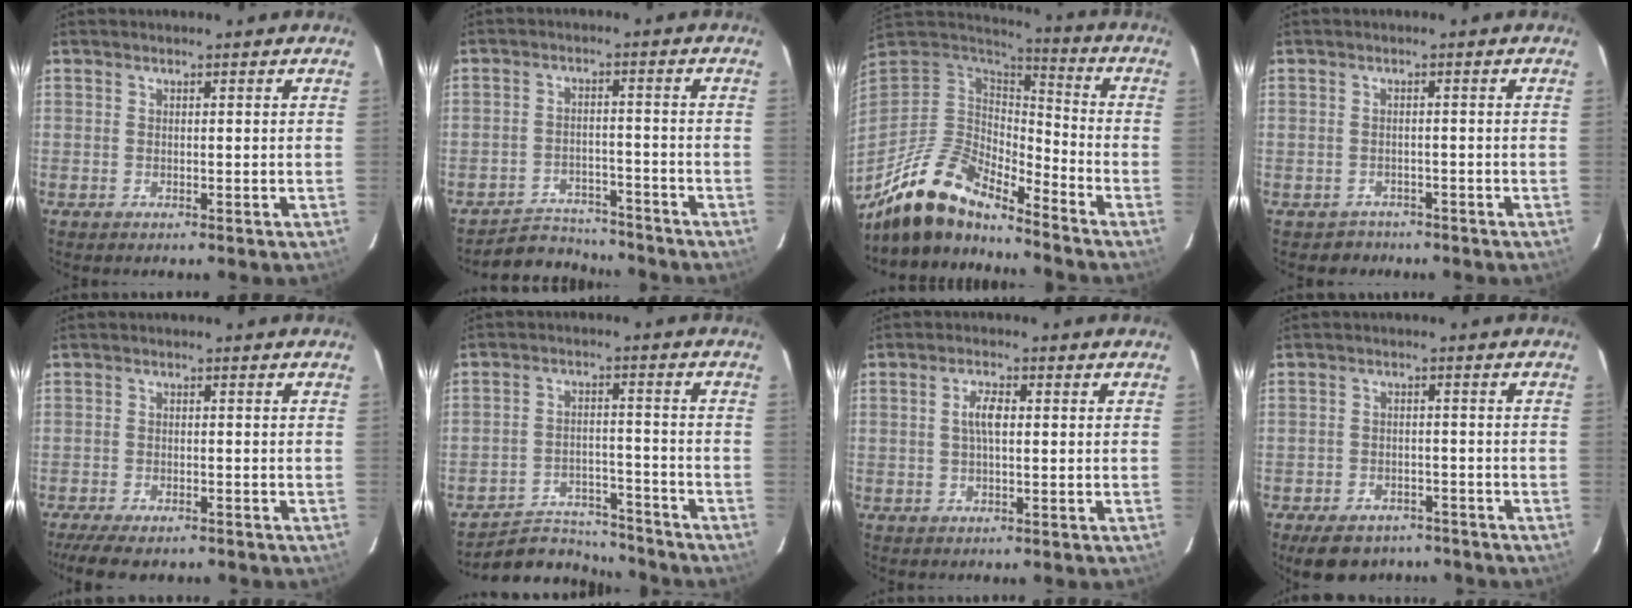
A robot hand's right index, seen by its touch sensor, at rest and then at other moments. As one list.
[{"total": 8.5, "force": [-8.1, 2.7, 0.6], "torque": [-0.034, 0.015, -0.120]}, {"total": 15.9, "force": [-13.3, 4.1, 7.7], "torque": [-0.156, -0.015, -0.257]}, {"total": 3.0, "force": [-2.1, 2.1, -0.3], "torque": [0.002, 0.011, -0.028]}, {"total": 8.4, "force": [-6.8, 2.4, 4.3], "torque": [-0.106, -0.029, -0.113]}, {"total": 11.8, "force": [-11.0, 3.7, 1.6], "torque": [-0.048, 0.020, -0.161]}, {"total": 3.2, "force": [0.3, 1.1, 3.0], "torque": [-0.060, 0.006, 0.005]}, {"total": 10.3, "force": [-7.8, 5.7, 3.7], "torque": [-0.092, 0.007, -0.102]}]